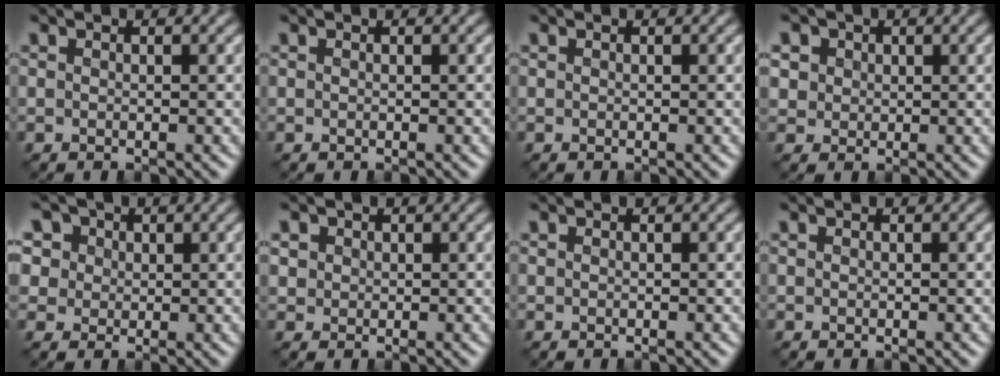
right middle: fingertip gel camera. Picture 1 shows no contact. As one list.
[{"total": 0.0}, {"total": 0.0}, {"total": 3.5, "force": [1.5, 2.9, 1.3], "torque": [-0.043, 0.009, 0.025]}, {"total": 8.4, "force": [4.3, 6.3, 3.6], "torque": [-0.083, 0.024, 0.048]}, {"total": 1.3, "force": [0.4, 1.3, 0.3], "torque": [-0.010, -0.003, 0.012]}, {"total": 0.0}, {"total": 0.0}]